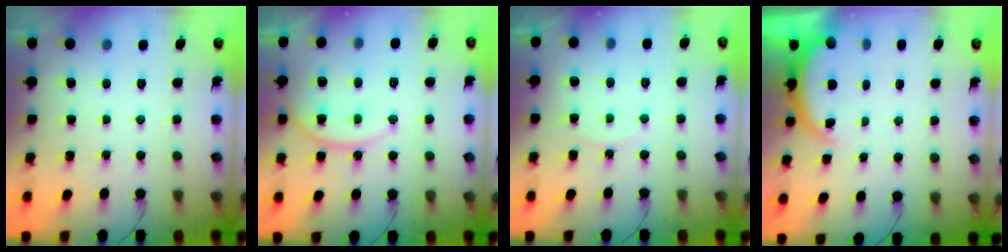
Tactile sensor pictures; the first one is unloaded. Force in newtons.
{"total": 13.2, "press": 13.0, "slide": 1.8}
{"total": 5.3, "press": 5.3, "slide": 0.5}
{"total": 3.8, "press": 3.8, "slide": 0.6}